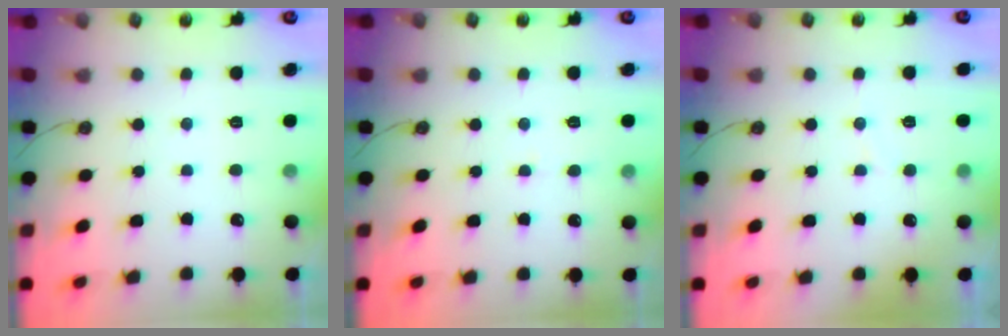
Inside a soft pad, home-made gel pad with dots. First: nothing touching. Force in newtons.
{"total": 4.5, "press": 4.5, "slide": 0.5}
{"total": 2.9, "press": 2.6, "slide": 1.2}